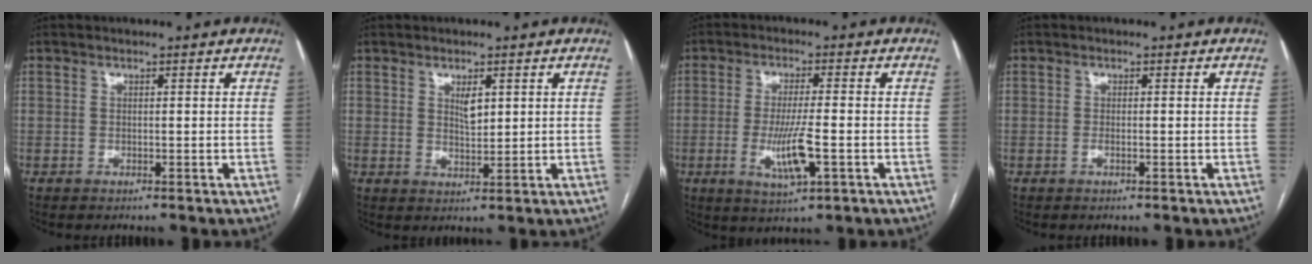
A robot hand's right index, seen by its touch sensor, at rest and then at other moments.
{"total": 2.6, "force": [1.1, 1.0, 2.1], "torque": [-0.038, -0.004, 0.024]}
{"total": 7.4, "force": [-2.0, 0.9, 7.0], "torque": [-0.134, -0.016, -0.034]}
{"total": 0.6, "force": [-0.2, 0.0, 0.6], "torque": [-0.012, 0.000, -0.004]}